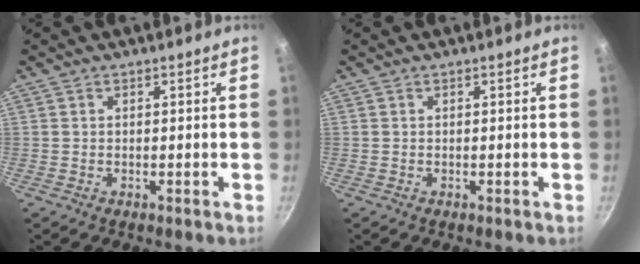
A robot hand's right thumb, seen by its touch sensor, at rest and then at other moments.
{"total": 0.0}